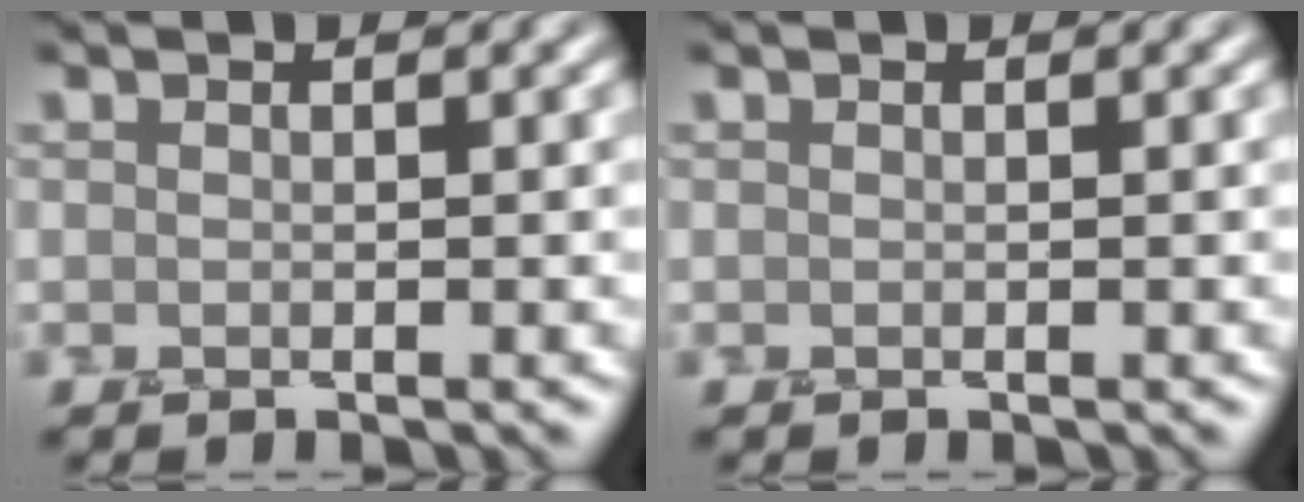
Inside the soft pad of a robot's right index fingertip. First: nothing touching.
{"total": 0.0}